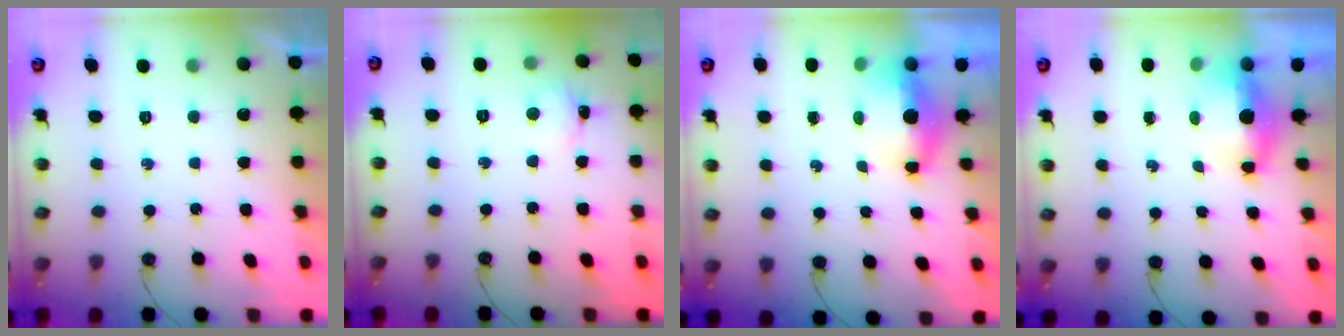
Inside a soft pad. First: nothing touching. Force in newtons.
{"total": 4.7, "press": 4.6, "slide": 0.5}
{"total": 6.1, "press": 5.3, "slide": 2.9}
{"total": 5.1, "press": 5.0, "slide": 1.2}